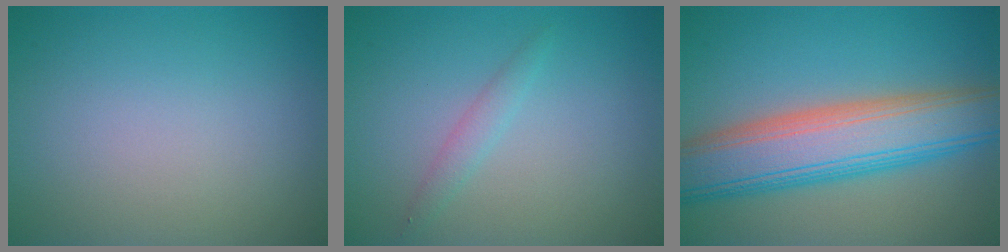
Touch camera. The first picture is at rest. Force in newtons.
{"total": 1.3, "press": 1.3, "slide": 0.1}
{"total": 9.7, "press": 9.7, "slide": 0.7}